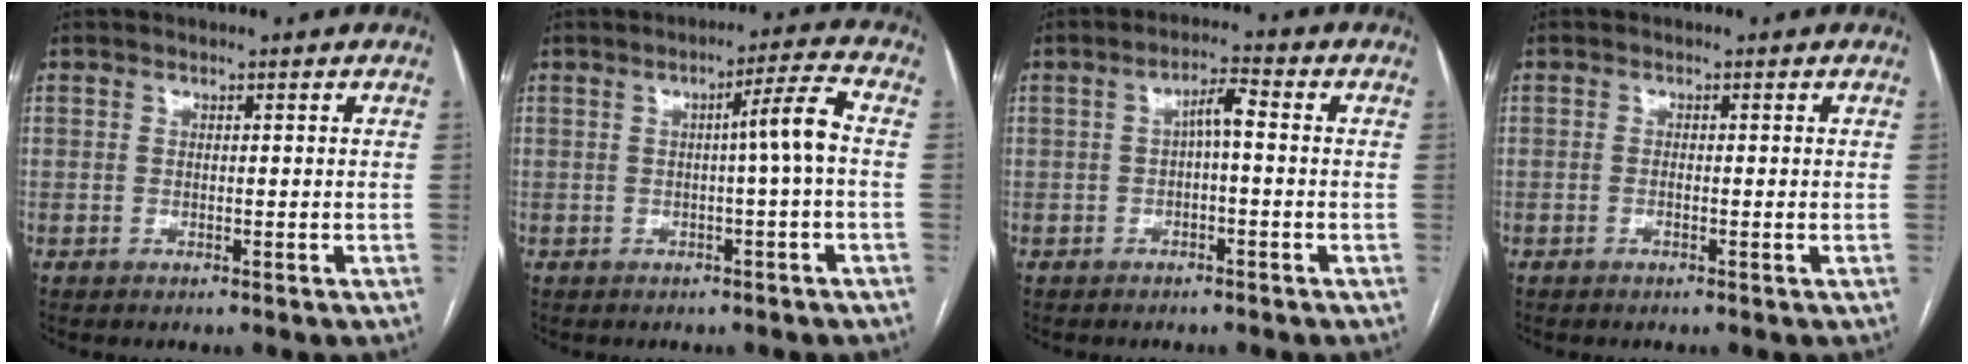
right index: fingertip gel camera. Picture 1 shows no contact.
{"total": 5.0, "force": [-0.2, -0.8, 4.9], "torque": [-0.072, 0.010, -0.004]}
{"total": 3.6, "force": [-0.1, 0.8, 3.5], "torque": [-0.062, 0.016, -0.001]}
{"total": 0.7, "force": [-0.2, 0.0, 0.7], "torque": [-0.011, 0.003, -0.002]}